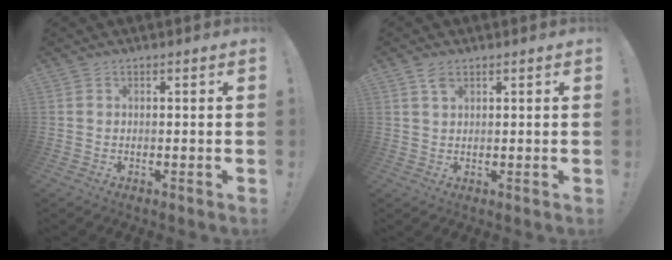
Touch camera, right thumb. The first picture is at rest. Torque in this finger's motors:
{"motor_torque": [-0.11, 0.03, 0.06, 0.36, 0.01]}